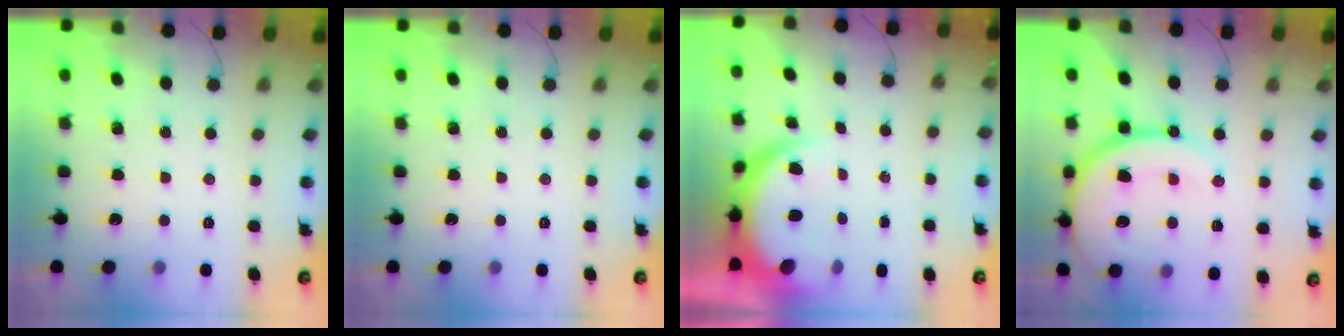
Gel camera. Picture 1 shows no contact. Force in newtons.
{"total": 0.0}
{"total": 6.9, "press": 6.9, "slide": 0.9}
{"total": 17.8, "press": 17.7, "slide": 1.8}